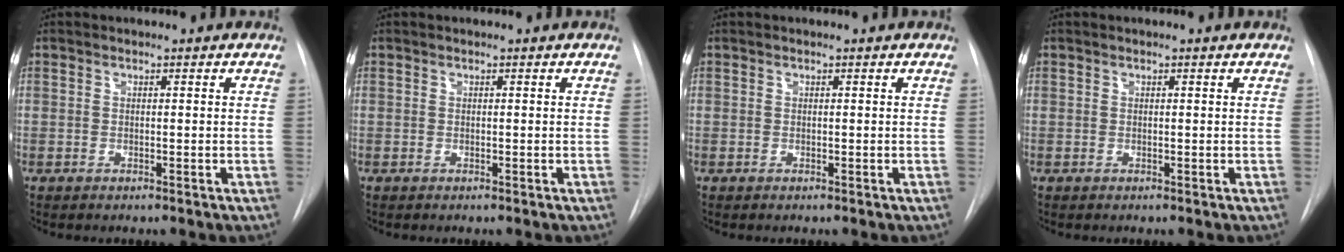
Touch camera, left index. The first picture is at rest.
{"total": 0.0}
{"total": 0.0}
{"total": 0.0}